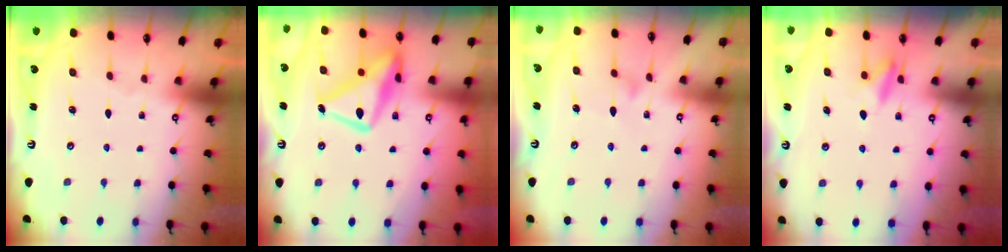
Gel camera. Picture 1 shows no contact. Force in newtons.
{"total": 17.7, "press": 17.6, "slide": 1.7}
{"total": 4.7, "press": 4.7, "slide": 0.3}
{"total": 7.8, "press": 7.7, "slide": 1.1}